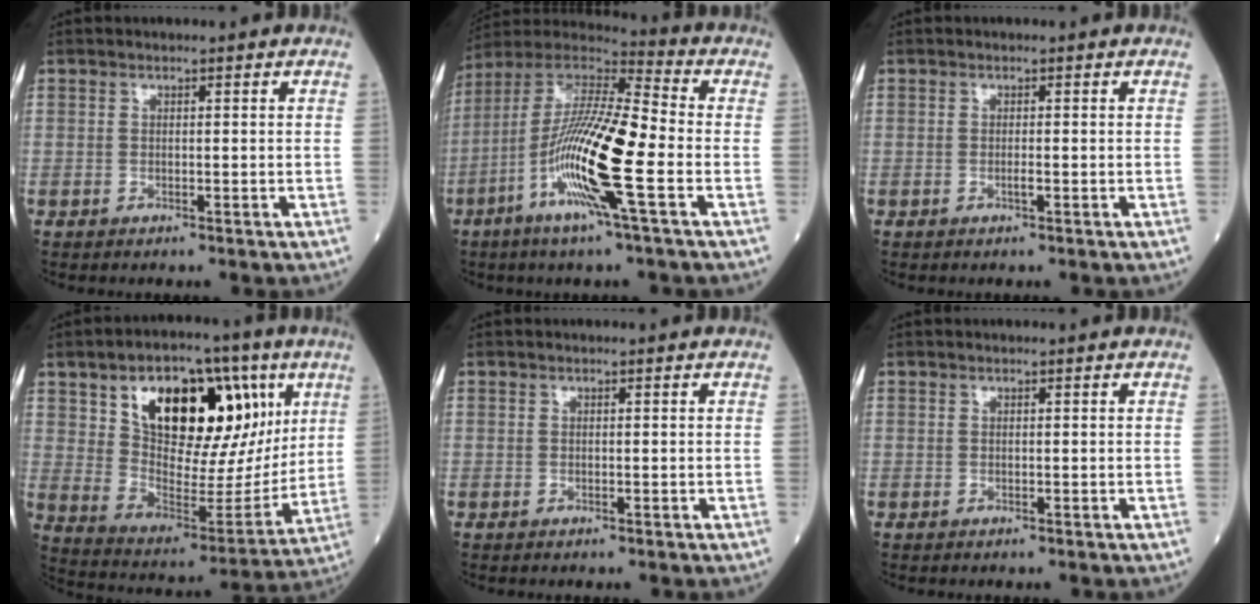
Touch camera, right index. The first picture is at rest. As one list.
[{"total": 17.5, "force": [-5.4, 0.9, 16.6], "torque": [-0.333, -0.010, -0.111]}, {"total": 0.9, "force": [-0.3, 0.0, 0.9], "torque": [-0.019, 0.000, -0.006]}, {"total": 22.9, "force": [8.8, 10.9, 18.2], "torque": [-0.290, 0.027, 0.149]}, {"total": 0.0}, {"total": 0.0}]